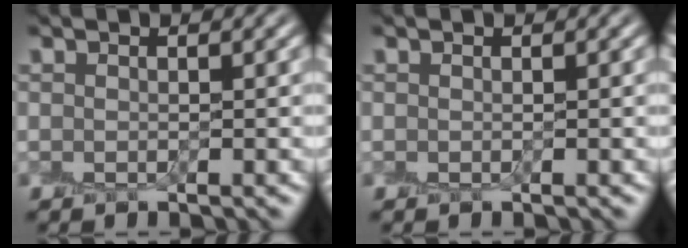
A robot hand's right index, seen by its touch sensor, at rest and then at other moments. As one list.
[{"total": 0.0}]